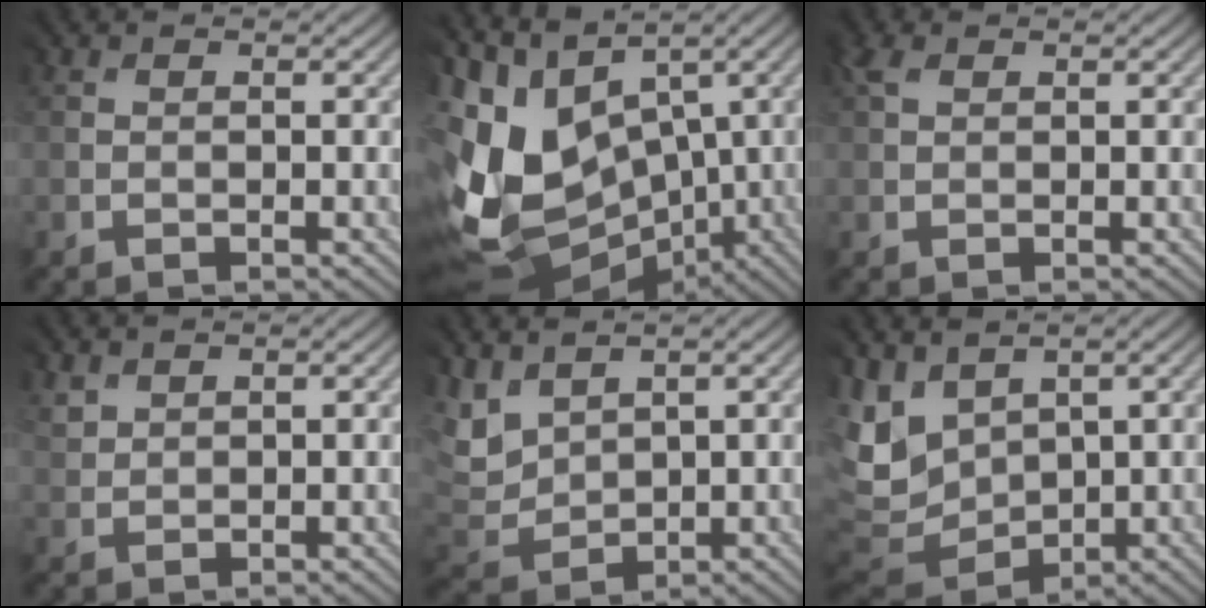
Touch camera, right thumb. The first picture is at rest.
{"total": 13.9, "force": [0.4, 9.9, 9.8], "torque": [-0.246, -0.012, 0.023]}
{"total": 2.7, "force": [1.4, 1.7, 1.6], "torque": [-0.049, 0.003, 0.020]}
{"total": 2.1, "force": [1.8, 0.7, -0.9], "torque": [0.000, 0.001, 0.039]}
{"total": 5.6, "force": [4.1, 3.4, 1.9], "torque": [-0.098, 0.009, 0.084]}
{"total": 9.4, "force": [3.1, 7.5, 4.8], "torque": [-0.183, -0.012, 0.093]}